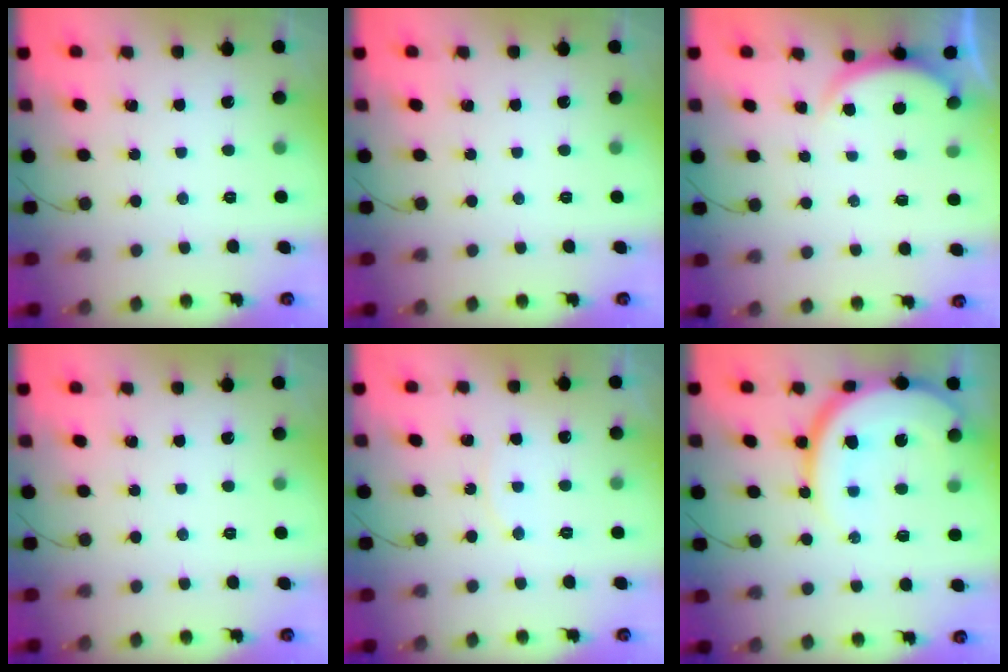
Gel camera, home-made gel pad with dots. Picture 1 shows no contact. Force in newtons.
{"total": 0.0}
{"total": 2.2, "press": 2.2, "slide": 0.6}
{"total": 0.0}
{"total": 3.8, "press": 3.8, "slide": 0.4}
{"total": 15.2, "press": 15.1, "slide": 1.6}